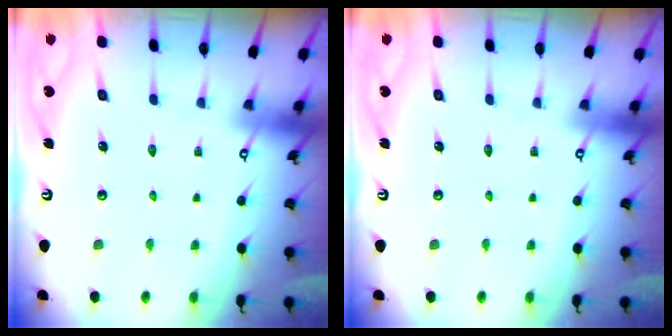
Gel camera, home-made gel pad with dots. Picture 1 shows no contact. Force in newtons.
{"total": 0.0}